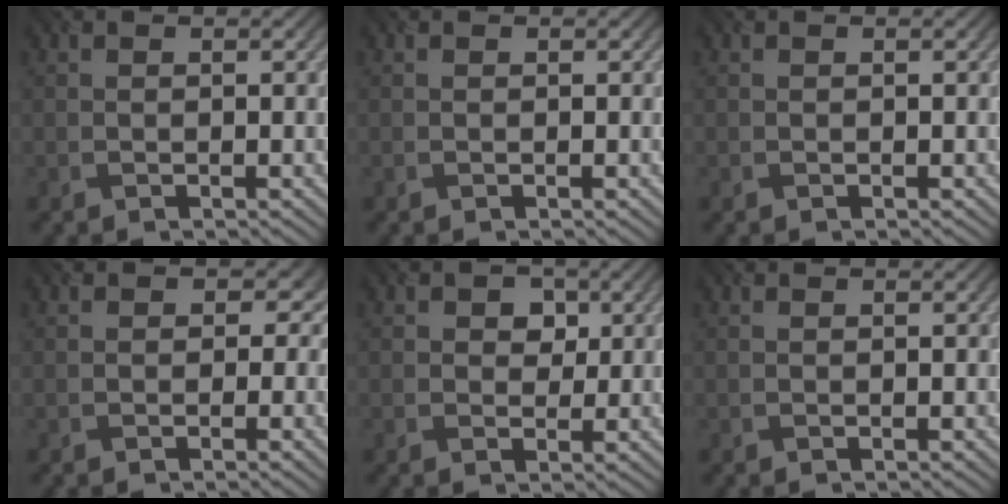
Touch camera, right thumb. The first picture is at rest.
{"total": 0.0}
{"total": 0.0}
{"total": 2.3, "force": [0.0, 2.1, 0.8], "torque": [-0.007, 0.000, -0.007]}
{"total": 2.7, "force": [0.9, 2.2, 1.4], "torque": [-0.018, -0.002, 0.006]}
{"total": 0.0}